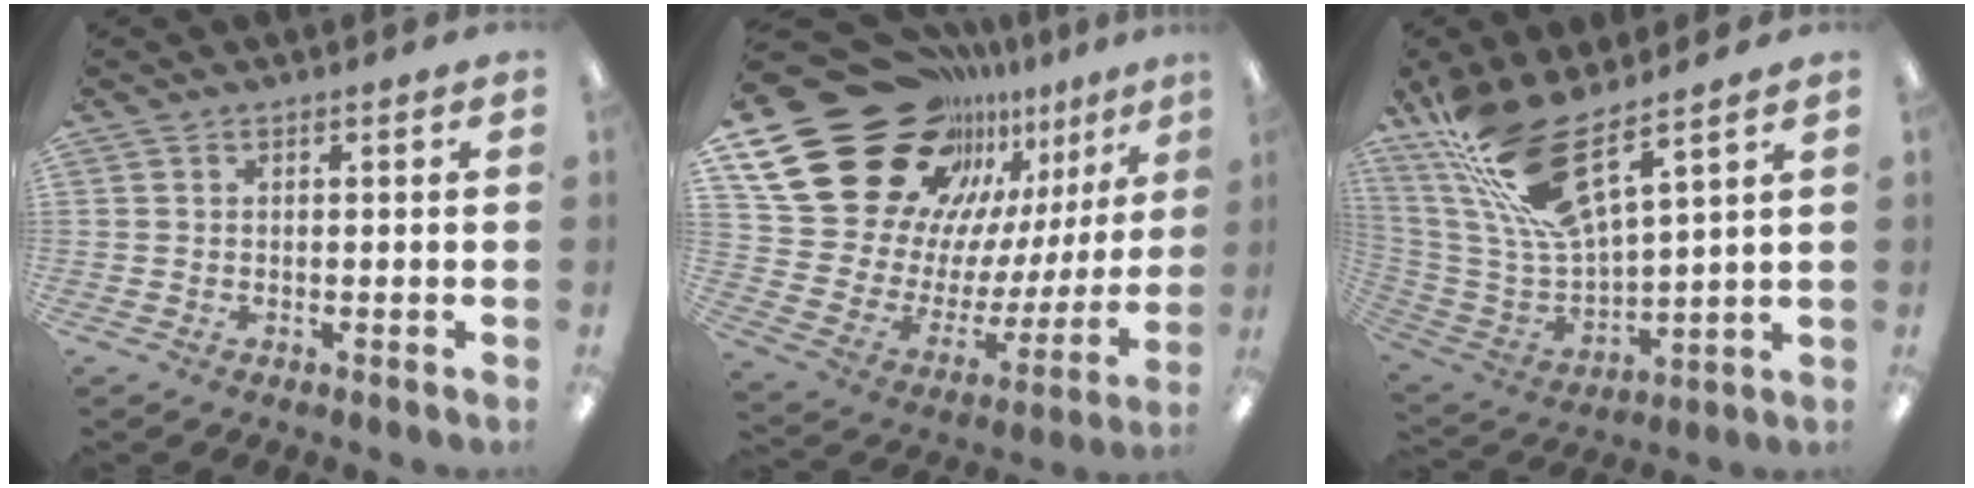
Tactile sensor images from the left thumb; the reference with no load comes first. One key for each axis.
{"total": 29.9, "fx": 20.3, "fy": 16.7, "fz": 14.3, "tx": -0.242, "ty": -0.148, "tz": 0.399}
{"total": 18.4, "fx": 12.9, "fy": 5.3, "fz": 12.0, "tx": -0.265, "ty": -0.078, "tz": 0.229}